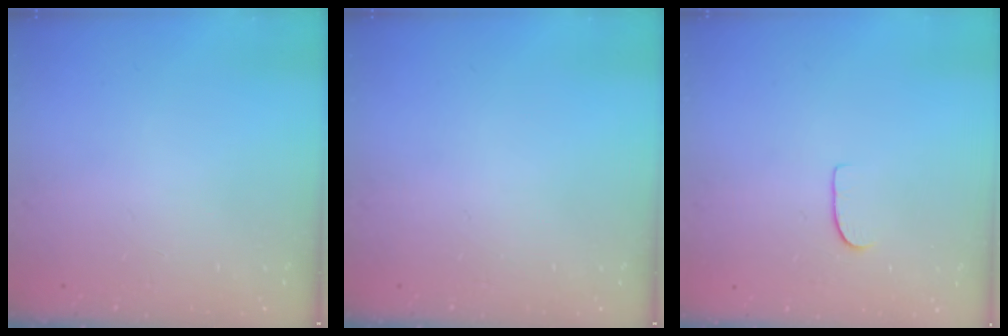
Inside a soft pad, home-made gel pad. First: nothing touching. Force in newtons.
{"total": 0.0}
{"total": 5.2, "press": 5.2, "slide": 0.4}